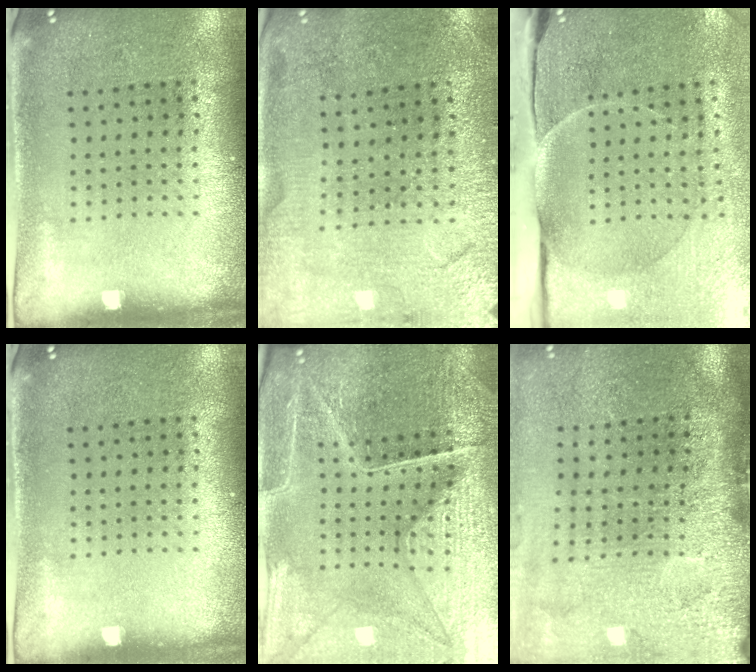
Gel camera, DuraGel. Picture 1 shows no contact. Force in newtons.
{"total": 1.3, "press": 1.3, "slide": 0.1}
{"total": 4.8, "press": 3.9, "slide": 2.8}
{"total": 0.0}
{"total": 5.2, "press": 5.0, "slide": 1.5}
{"total": 4.8, "press": 3.7, "slide": 3.0}